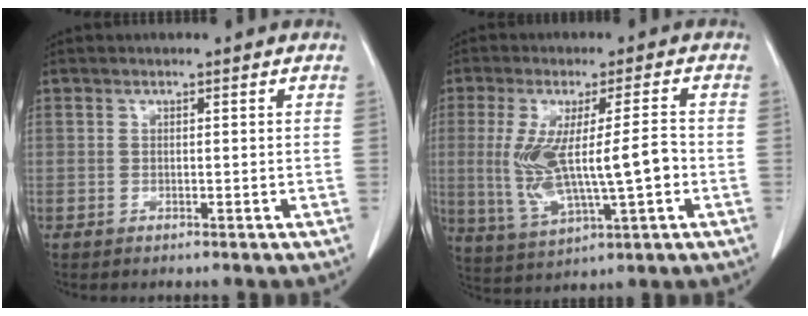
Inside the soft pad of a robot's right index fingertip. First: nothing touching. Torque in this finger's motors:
{"motor_torque": [0.71, -0.03, 0.44, 0.21]}